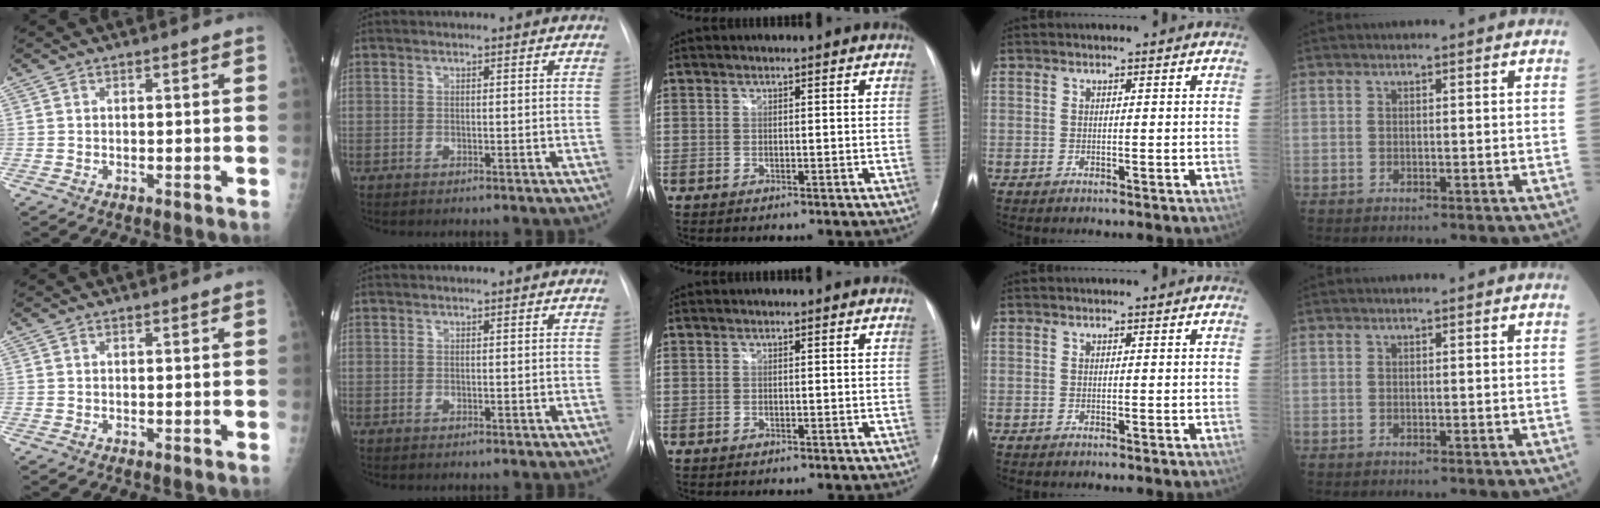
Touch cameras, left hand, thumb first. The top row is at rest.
{}